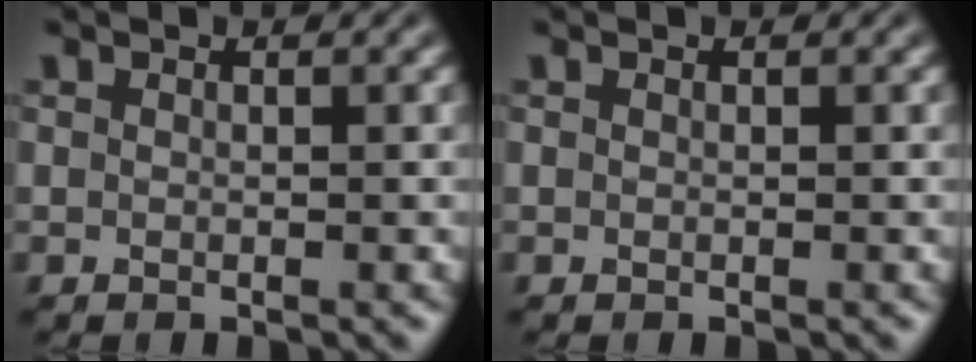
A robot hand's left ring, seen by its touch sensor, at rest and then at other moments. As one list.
[{"total": 0.0}]